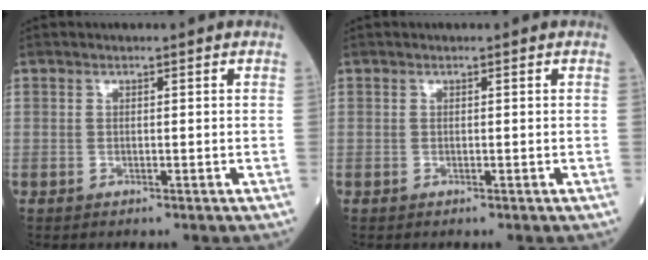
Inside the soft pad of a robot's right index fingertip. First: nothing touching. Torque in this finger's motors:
{"motor_torque": [0.00, 0.00, 0.00, 0.00]}